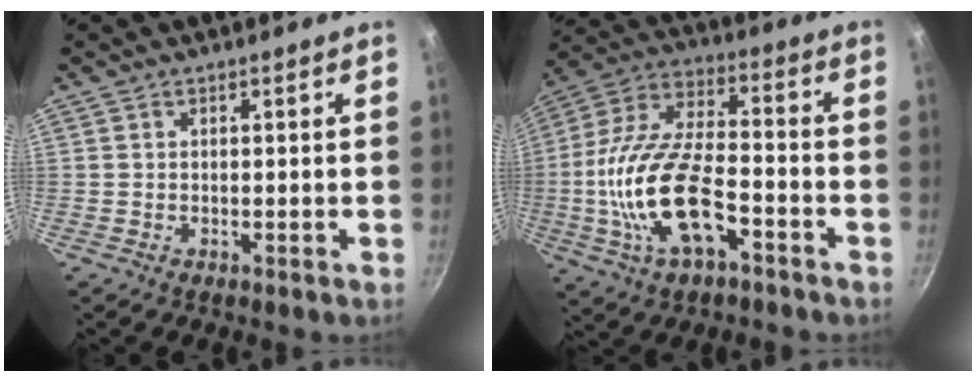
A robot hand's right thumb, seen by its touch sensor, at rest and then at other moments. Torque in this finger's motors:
{"motor_torque": [0.21, 1.07, 1.94, -0.83, 0.75]}